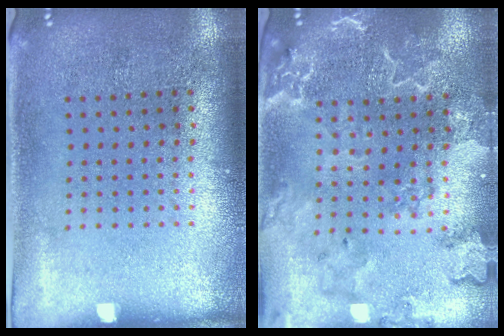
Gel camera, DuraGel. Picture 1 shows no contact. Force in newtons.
{"total": 2.6, "press": 2.5, "slide": 0.9}